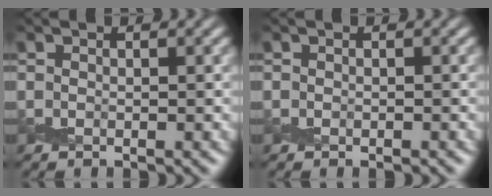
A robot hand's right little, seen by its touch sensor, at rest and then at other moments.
{"total": 0.6, "force": [-0.4, 0.3, 0.3], "torque": [-0.004, -0.003, -0.006]}